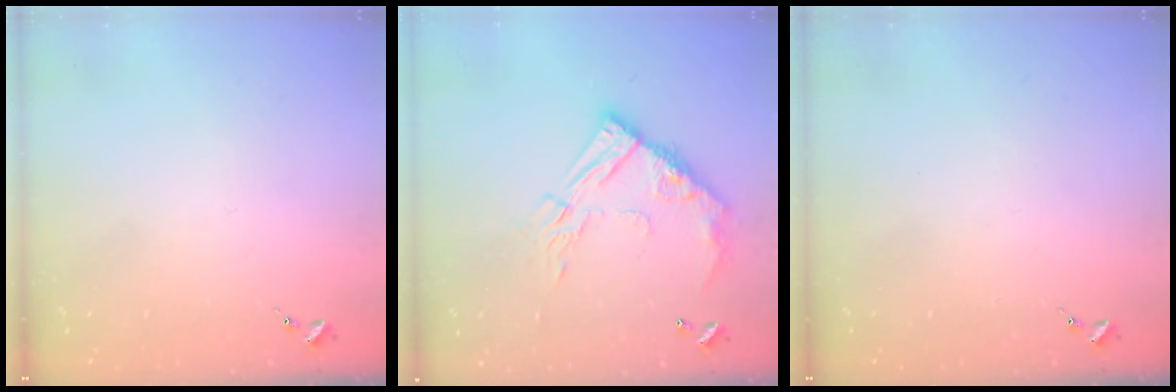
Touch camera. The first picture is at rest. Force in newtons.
{"total": 14.5, "press": 14.5, "slide": 1.1}
{"total": 0.0}